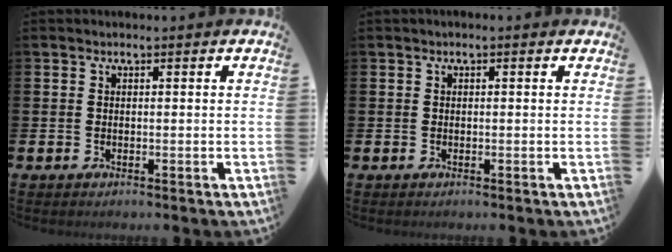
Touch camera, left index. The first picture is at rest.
{"total": 0.0}